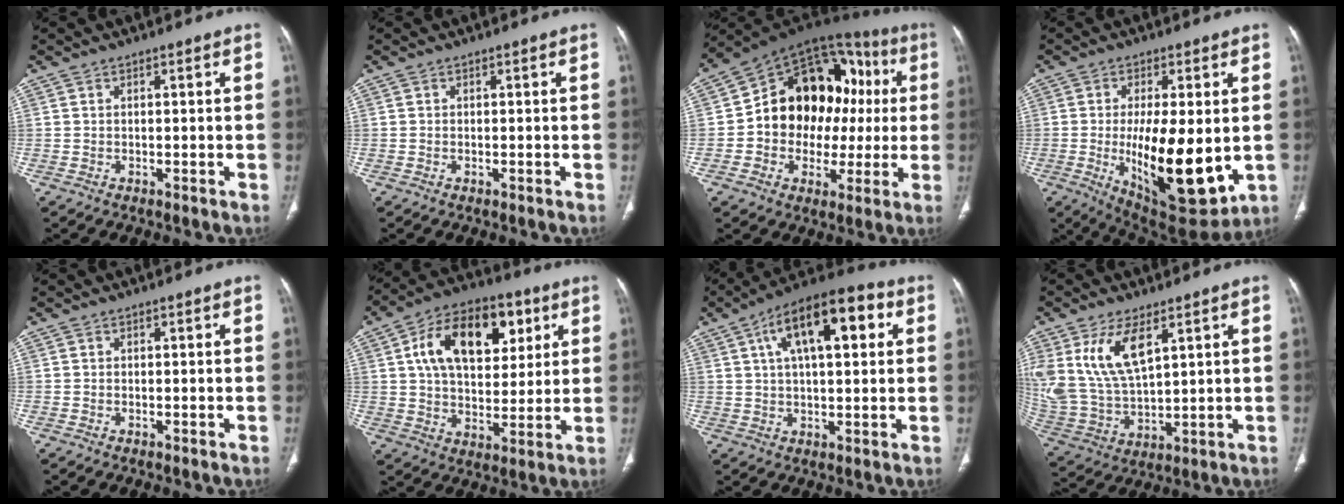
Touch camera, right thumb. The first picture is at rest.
{"total": 0.0}
{"total": 23.2, "force": [1.4, 16.7, 16.0], "torque": [-0.188, 0.052, 0.026]}
{"total": 18.7, "force": [-2.1, 7.1, 17.2], "torque": [-0.267, -0.033, -0.011]}
{"total": 0.0}
{"total": 18.7, "force": [6.7, 10.7, 13.8], "torque": [-0.190, -0.004, 0.106]}
{"total": 16.4, "force": [5.4, 7.0, 13.8], "torque": [-0.200, 0.020, 0.078]}
{"total": 15.2, "force": [6.7, 7.4, 11.5], "torque": [-0.232, -0.023, 0.147]}